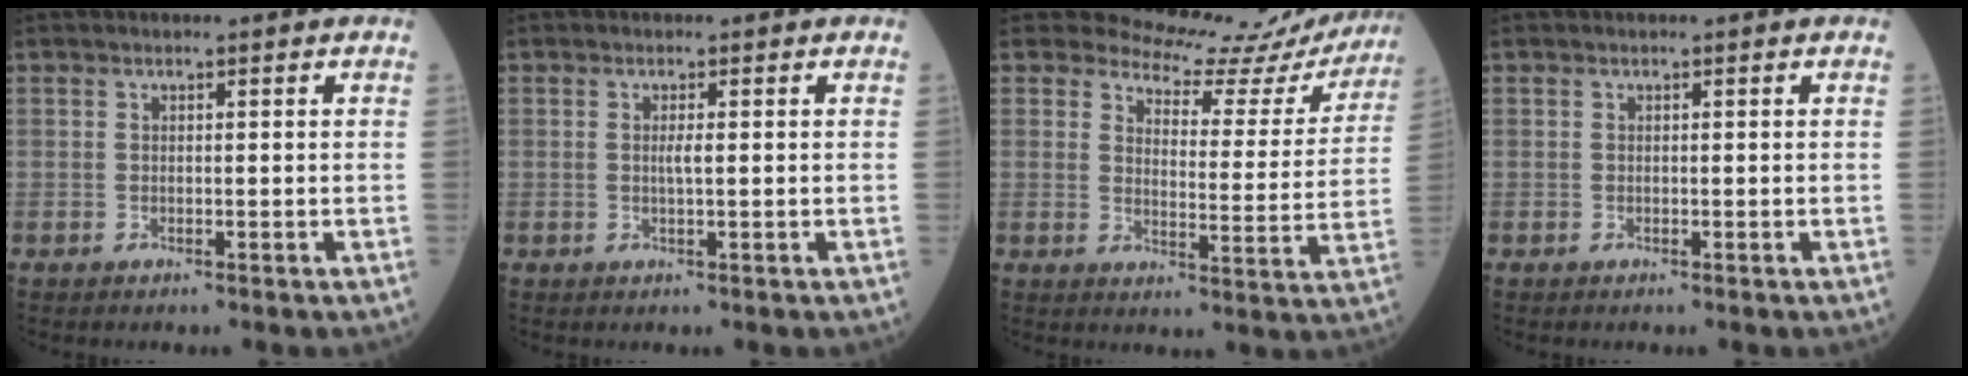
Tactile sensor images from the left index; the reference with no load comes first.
{"total": 1.0, "force": [-0.2, 0.0, 1.0], "torque": [-0.024, -0.004, -0.005]}
{"total": 14.9, "force": [14.2, 4.2, 1.5], "torque": [0.001, -0.057, 0.145]}
{"total": 0.0}